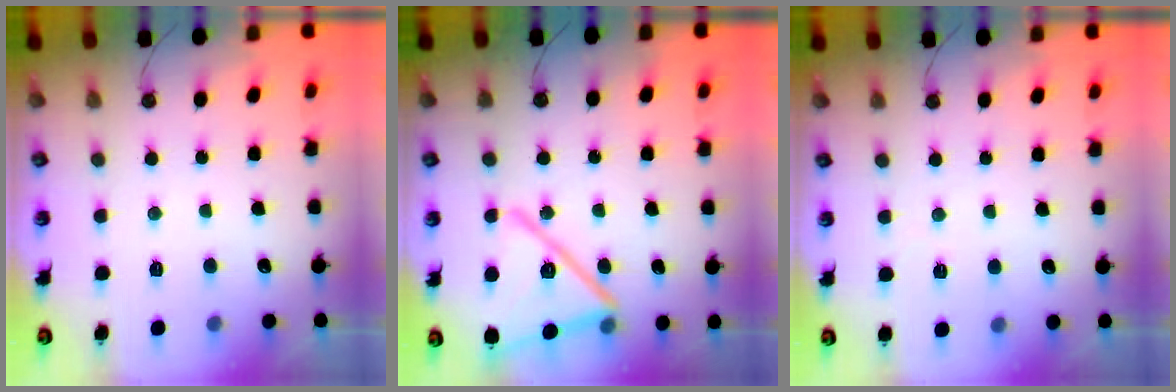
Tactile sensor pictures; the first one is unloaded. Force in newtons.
{"total": 18.2, "press": 18.0, "slide": 2.9}
{"total": 2.1, "press": 1.8, "slide": 1.2}